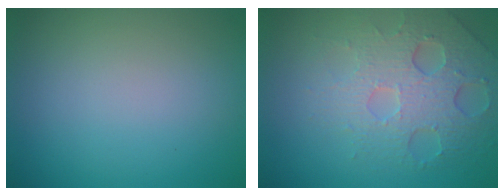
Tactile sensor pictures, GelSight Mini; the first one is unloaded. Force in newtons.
{"total": 5.8, "press": 4.5, "slide": 3.7}